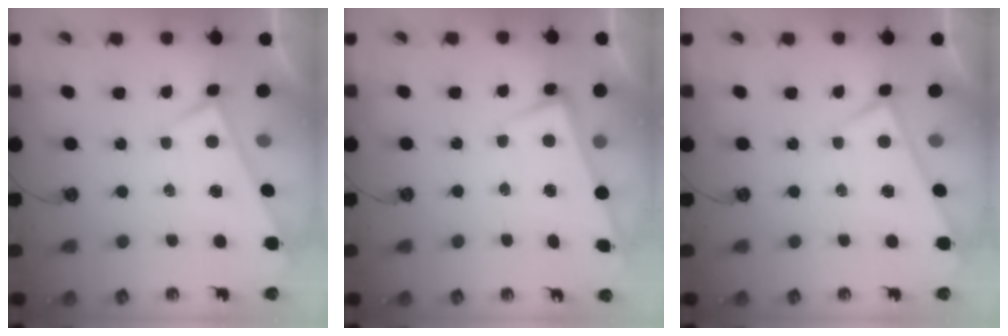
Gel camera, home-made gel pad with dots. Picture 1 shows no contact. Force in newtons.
{"total": 2.6, "press": 2.4, "slide": 0.9}
{"total": 0.0}